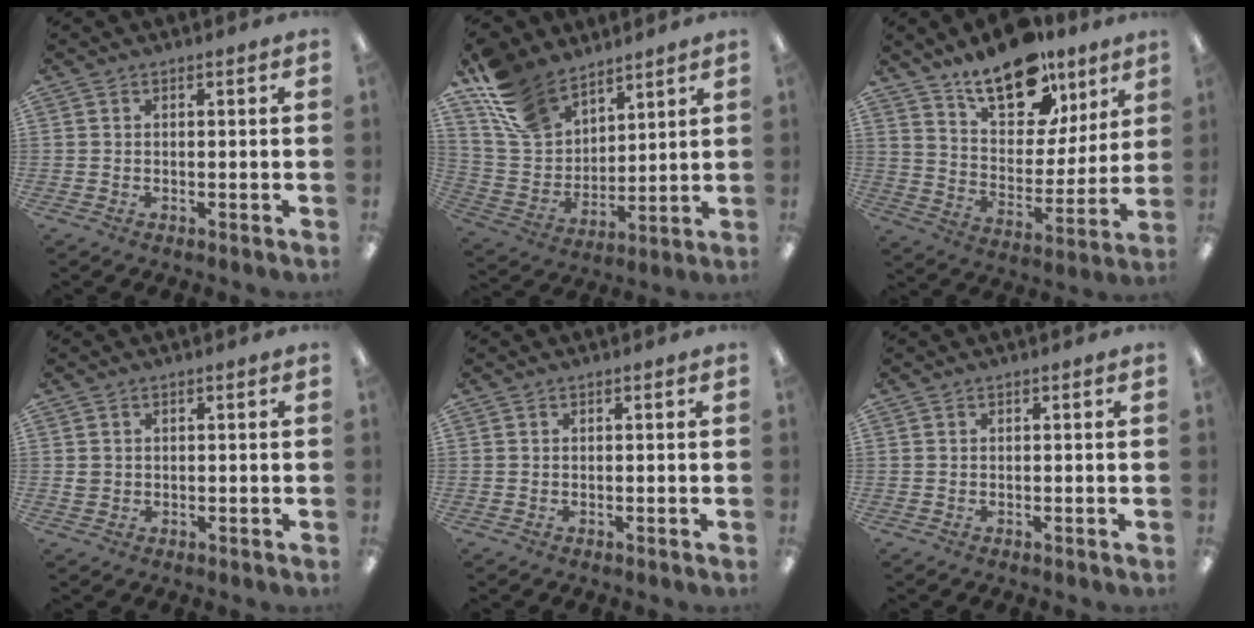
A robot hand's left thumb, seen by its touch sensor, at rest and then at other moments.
{"total": 15.4, "force": [11.6, 8.8, 5.1], "torque": [-0.127, -0.059, 0.230]}
{"total": 18.3, "force": [13.3, 8.9, 8.8], "torque": [-0.136, -0.082, 0.234]}
{"total": 1.6, "force": [0.3, 1.5, 0.4], "torque": [-0.009, 0.003, 0.004]}
{"total": 0.0}
{"total": 0.0}